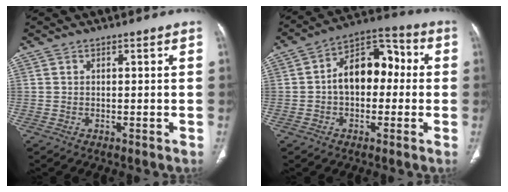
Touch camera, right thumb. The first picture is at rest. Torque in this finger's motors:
{"motor_torque": [1.63, 1.86, 1.16, -0.45, 0.07]}